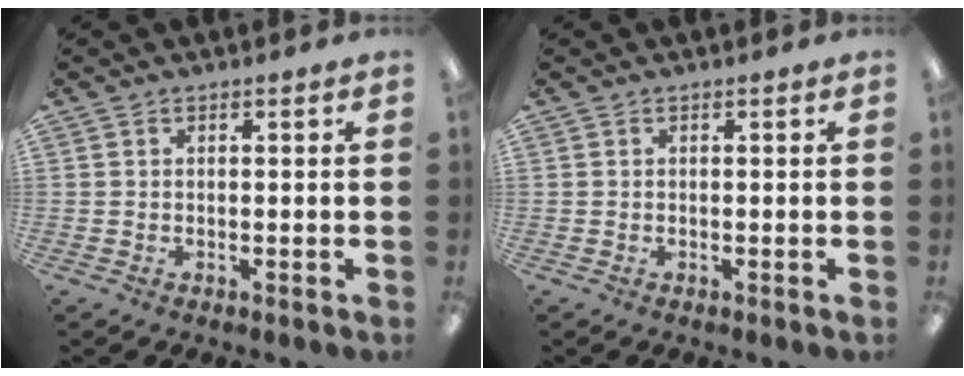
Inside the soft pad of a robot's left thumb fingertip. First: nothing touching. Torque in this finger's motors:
{"motor_torque": [0.00, 0.00, 0.01, 0.01, 0.00]}